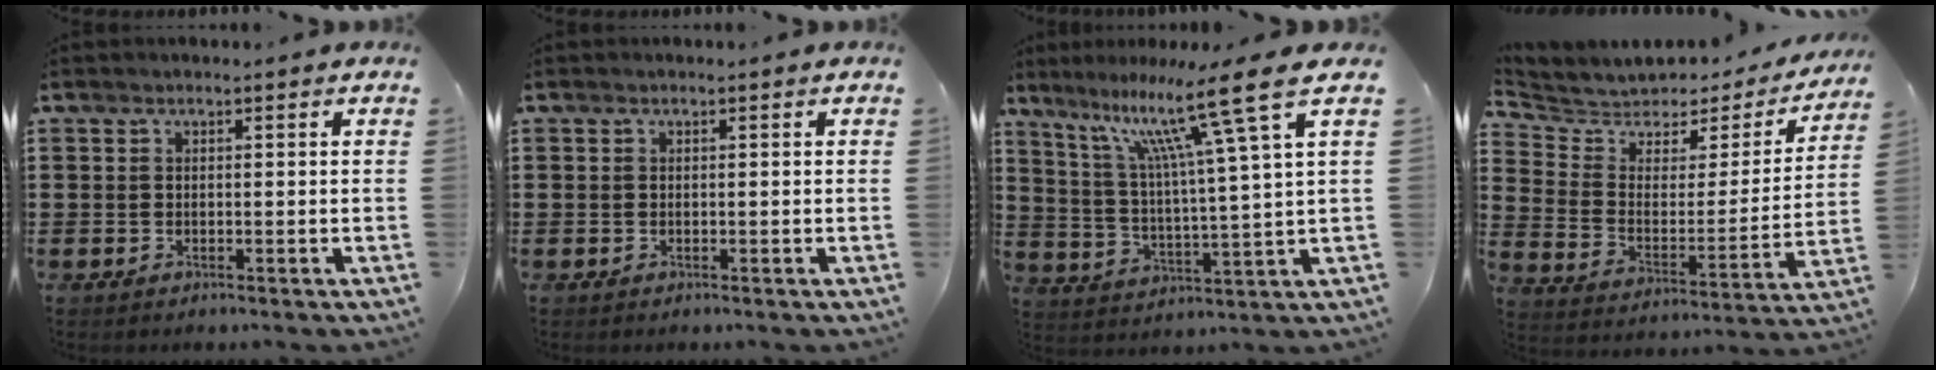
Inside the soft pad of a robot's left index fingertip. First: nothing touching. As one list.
[{"total": 0.0}, {"total": 13.6, "force": [8.6, -0.5, 10.5], "torque": [-0.205, -0.050, 0.125]}, {"total": 4.4, "force": [3.9, 2.0, 0.3], "torque": [-0.041, -0.034, 0.060]}]